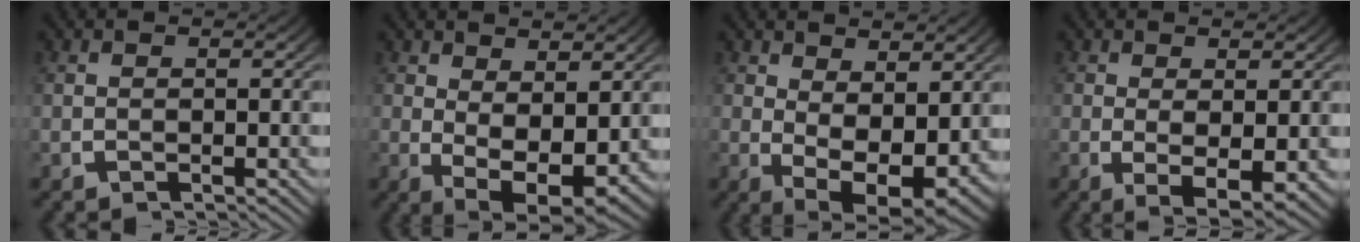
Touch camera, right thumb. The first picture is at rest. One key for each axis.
{"total": 6.7, "fx": -0.8, "fy": 4.2, "fz": 5.2, "tx": -0.089, "ty": -0.035, "tz": -0.005}
{"total": 7.5, "fx": -1.0, "fy": 4.6, "fz": 5.8, "tx": -0.100, "ty": -0.041, "tz": -0.004}
{"total": 4.9, "fx": -1.3, "fy": 2.5, "fz": 4.0, "tx": -0.077, "ty": -0.027, "tz": -0.012}